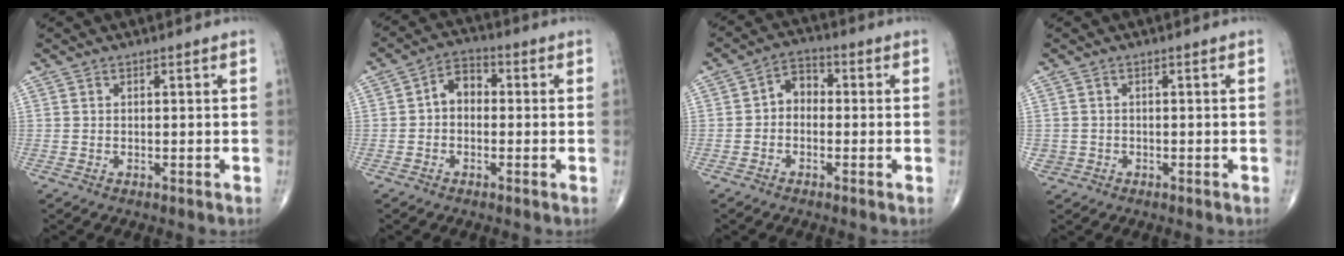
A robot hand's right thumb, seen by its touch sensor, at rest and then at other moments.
{"total": 5.4, "force": [-0.1, 4.0, 3.6], "torque": [-0.042, 0.021, -0.016]}
{"total": 4.8, "force": [-0.4, 3.7, 3.0], "torque": [-0.029, 0.020, -0.023]}
{"total": 1.8, "force": [-0.4, 1.7, 0.3], "torque": [0.000, 0.006, -0.003]}